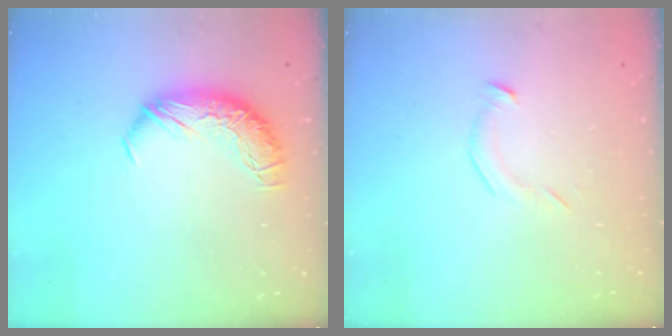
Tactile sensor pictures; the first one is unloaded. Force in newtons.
{"total": 6.0, "press": 6.0, "slide": 0.5}